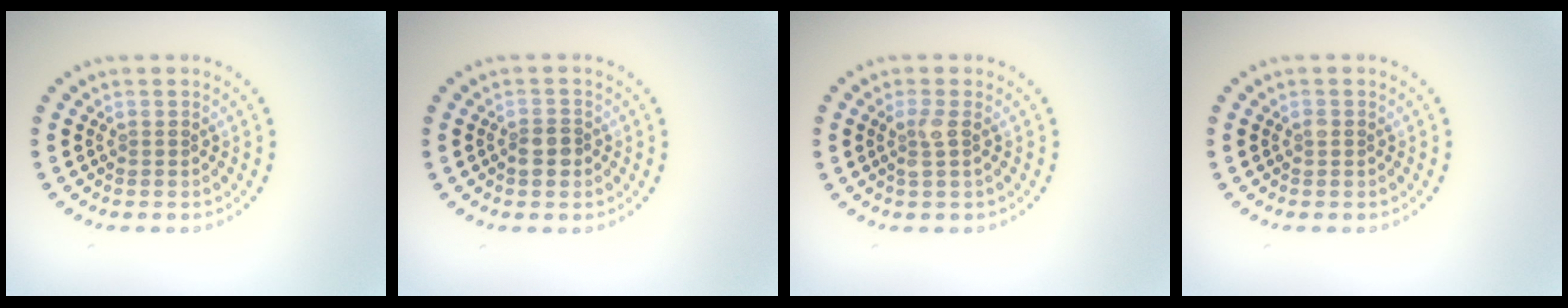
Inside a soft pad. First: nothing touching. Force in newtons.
{"total": 1.9, "press": 1.7, "slide": 0.8}
{"total": 1.6, "press": 1.3, "slide": 0.9}
{"total": 0.6, "press": 0.6, "slide": 0.1}